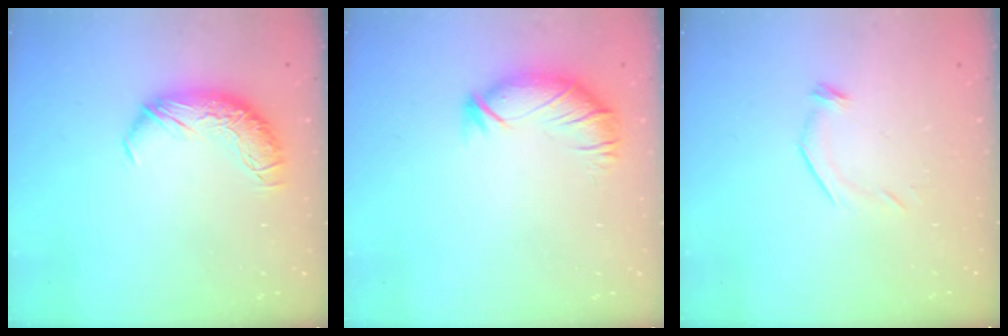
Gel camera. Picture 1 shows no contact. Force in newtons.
{"total": 2.9, "press": 2.3, "slide": 1.7}
{"total": 6.3, "press": 6.2, "slide": 1.1}